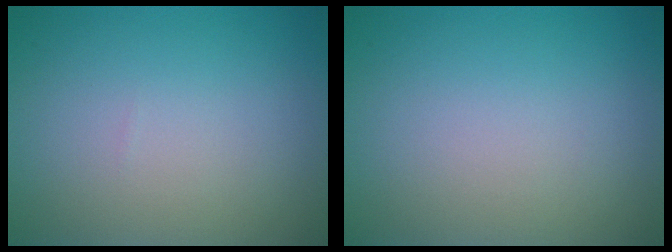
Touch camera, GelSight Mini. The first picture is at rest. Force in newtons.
{"total": 0.0}